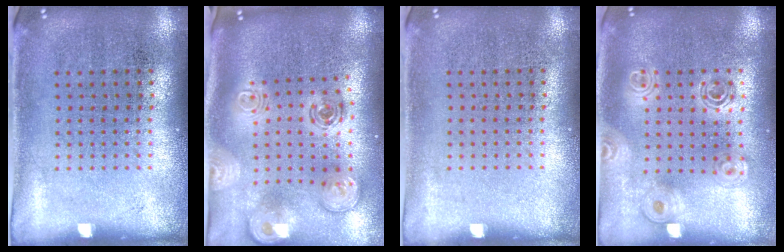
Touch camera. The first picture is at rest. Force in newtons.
{"total": 2.8, "press": 2.0, "slide": 2.0}
{"total": 0.0}
{"total": 1.5, "press": 1.4, "slide": 0.7}